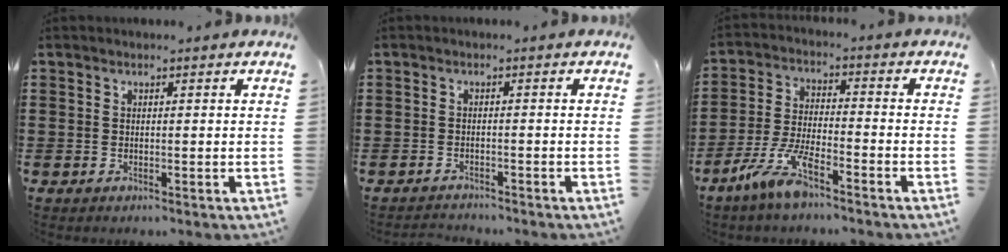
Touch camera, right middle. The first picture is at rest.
{"total": 1.5, "force": [-1.5, 0.1, -0.1], "torque": [-0.003, 0.001, -0.034]}
{"total": 7.6, "force": [-5.4, 1.4, 5.1], "torque": [-0.124, -0.010, -0.107]}